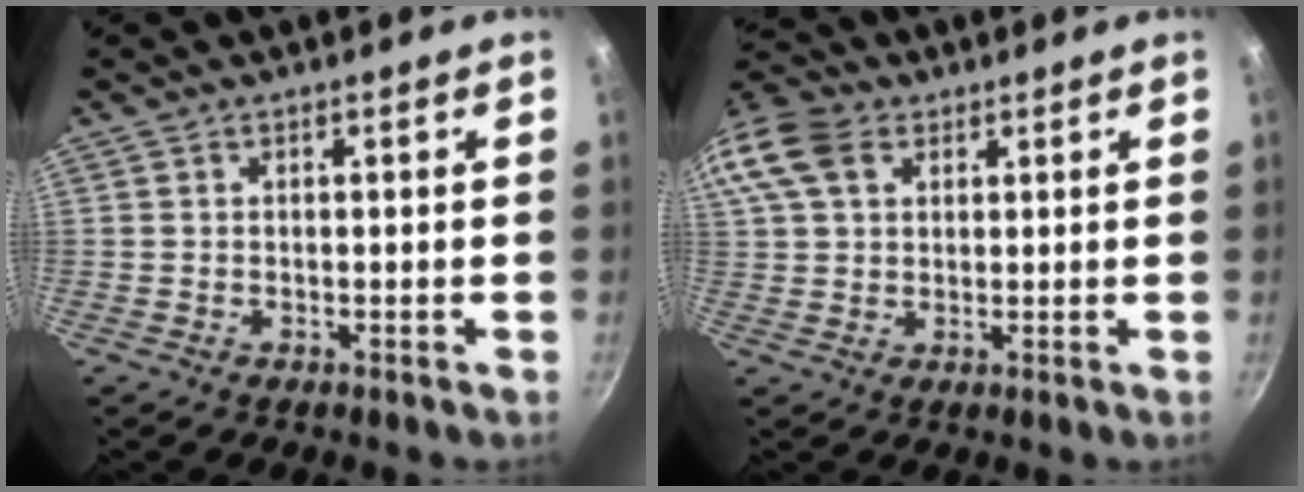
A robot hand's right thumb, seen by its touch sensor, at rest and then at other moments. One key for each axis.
{"total": 14.9, "fx": 5.9, "fy": 10.7, "fz": 8.5, "tx": -0.192, "ty": 0.031, "tz": 0.102}